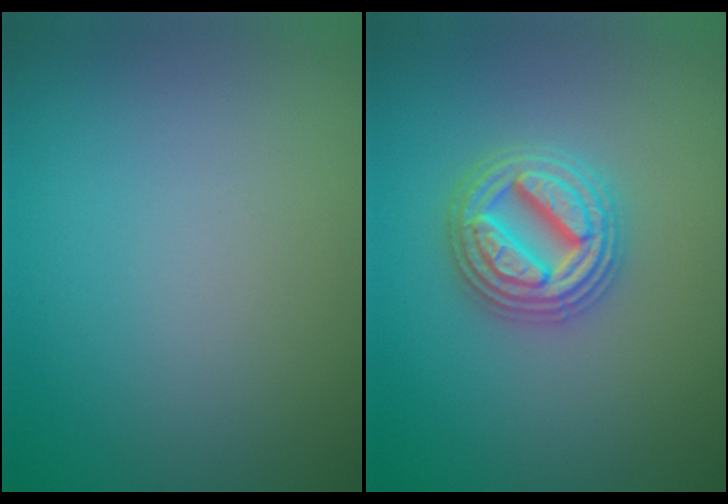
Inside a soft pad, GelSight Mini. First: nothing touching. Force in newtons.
{"total": 4.9, "press": 4.8, "slide": 0.8}